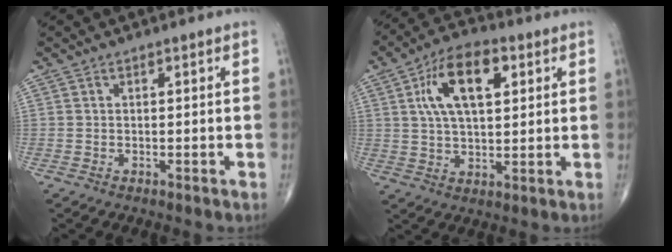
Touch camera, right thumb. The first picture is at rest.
{"total": 13.1, "force": [4.2, 6.6, 10.5], "torque": [-0.178, 0.005, 0.071]}